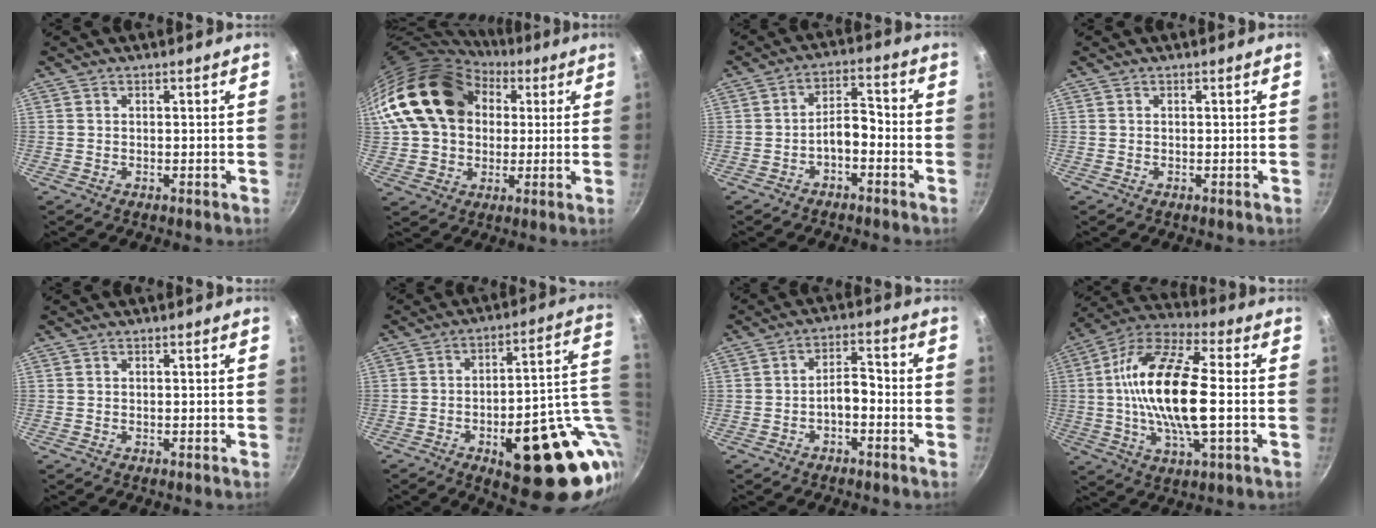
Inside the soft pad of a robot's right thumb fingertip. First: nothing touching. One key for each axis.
{"total": 20.2, "fx": 5.8, "fy": 15.2, "fz": 11.9, "tx": -0.186, "ty": 0.022, "tz": 0.098}
{"total": 5.2, "fx": -2.5, "fy": 2.5, "fz": 3.8, "tx": -0.049, "ty": 0.039, "tz": -0.044}
{"total": 0.0}
{"total": 0.0}
{"total": 25.1, "fx": -4.7, "fy": 10.1, "fz": 22.5, "tx": -0.245, "ty": 0.008, "tz": -0.047}
{"total": 4.4, "fx": -2.0, "fy": 2.1, "fz": 3.3, "tx": -0.042, "ty": 0.032, "tz": -0.035}
{"total": 19.9, "fx": -0.4, "fy": 7.2, "fz": 18.5, "tx": -0.354, "ty": 0.022, "tz": -0.024}